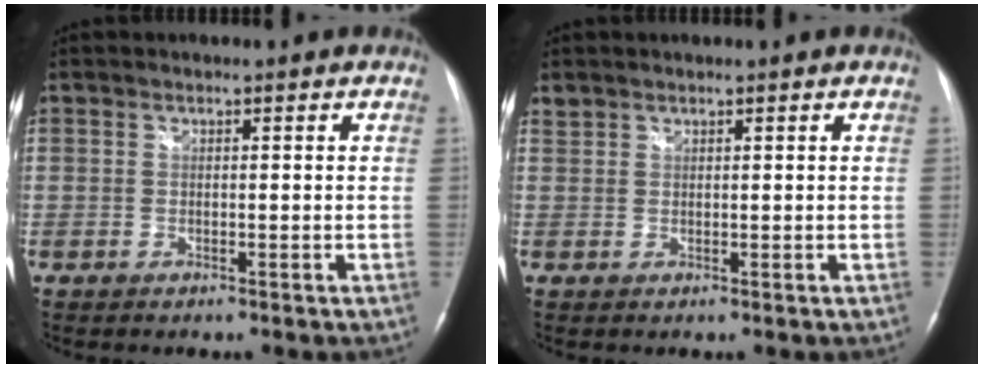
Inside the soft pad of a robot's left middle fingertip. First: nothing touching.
{"total": 1.0, "force": [0.9, 0.4, -0.1], "torque": [0.000, 0.009, 0.018]}